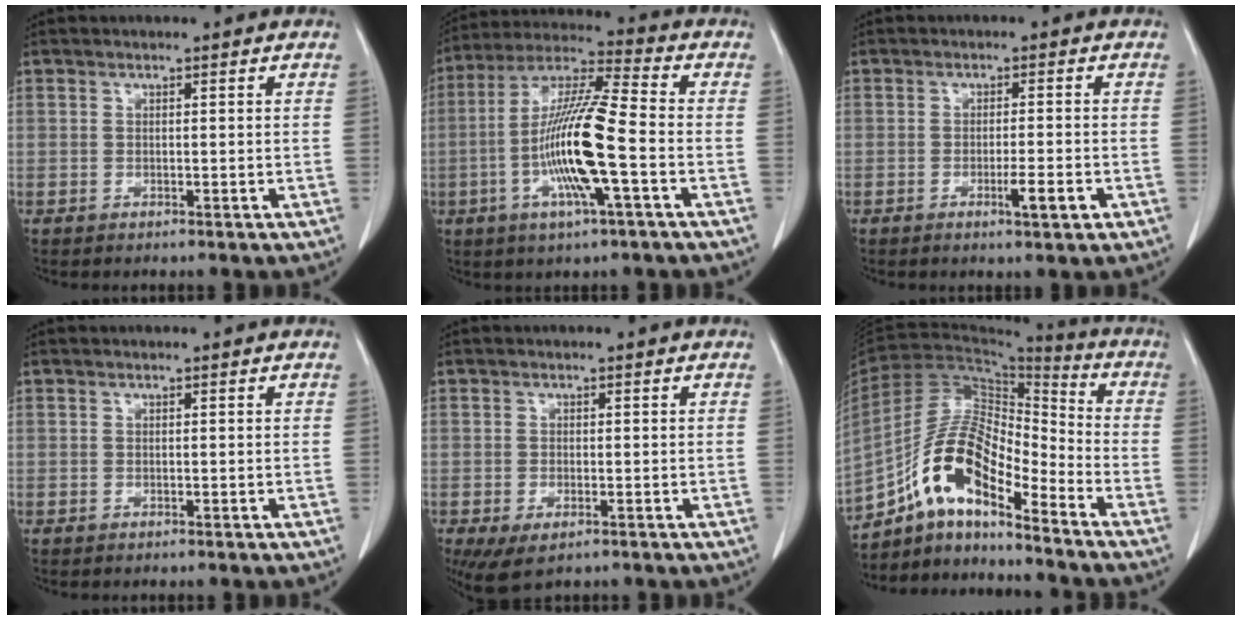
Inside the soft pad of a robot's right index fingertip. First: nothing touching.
{"total": 14.9, "force": [-3.5, 0.7, 14.5], "torque": [-0.286, -0.004, -0.072]}
{"total": 3.7, "force": [-1.6, 0.3, 3.3], "torque": [-0.052, -0.004, -0.023]}
{"total": 0.0}
{"total": 4.8, "force": [-2.6, 2.1, 3.4], "torque": [-0.061, -0.011, -0.036]}
{"total": 13.6, "force": [-9.0, 3.7, 9.6], "torque": [-0.183, 0.030, -0.161]}